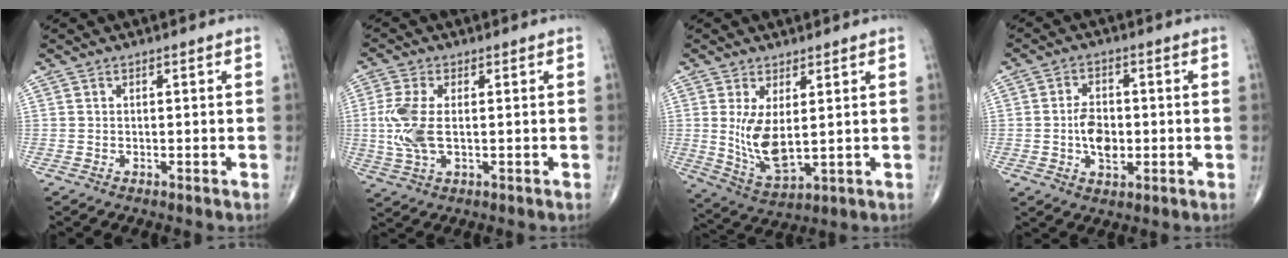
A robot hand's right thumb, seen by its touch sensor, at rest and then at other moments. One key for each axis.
{"total": 7.8, "fx": 0.1, "fy": 3.8, "fz": 6.8, "tx": -0.170, "ty": -0.004, "tz": 0.004}
{"total": 8.6, "fx": 1.2, "fy": 3.8, "fz": 7.7, "tx": -0.147, "ty": -0.025, "tz": 0.039}
{"total": 6.6, "fx": -0.8, "fy": 4.2, "fz": 5.1, "tx": -0.072, "ty": 0.004, "tz": -0.016}